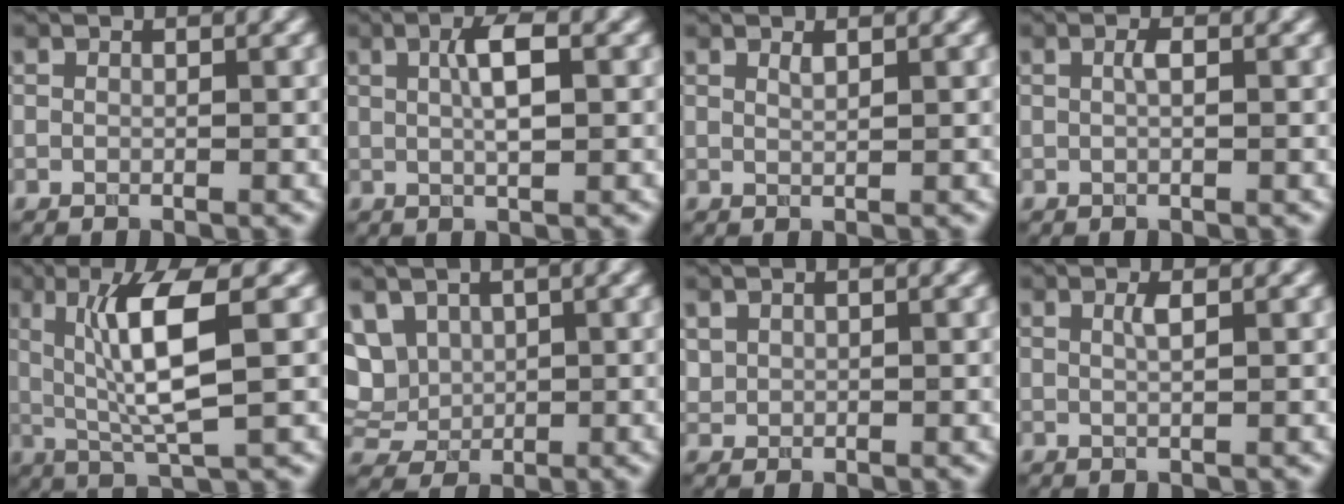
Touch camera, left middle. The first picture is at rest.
{"total": 3.2, "force": [0.6, 0.7, 3.1], "torque": [-0.055, 0.007, 0.012]}
{"total": 0.6, "force": [0.4, 0.2, 0.5], "torque": [-0.006, -0.002, 0.010]}
{"total": 0.9, "force": [0.0, 0.1, 0.9], "torque": [-0.019, 0.004, 0.002]}
{"total": 6.9, "force": [1.0, 1.3, 6.7], "torque": [-0.124, -0.002, 0.024]}
{"total": 5.9, "force": [2.1, 4.5, 3.3], "torque": [-0.086, 0.017, 0.043]}
{"total": 0.7, "force": [0.4, 0.6, 0.1], "torque": [-0.005, -0.002, 0.017]}
{"total": 1.1, "force": [0.3, 0.3, 1.0], "torque": [-0.019, 0.001, 0.005]}